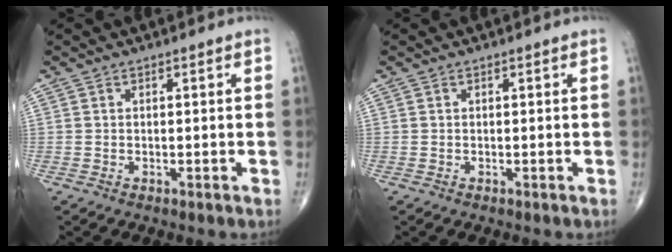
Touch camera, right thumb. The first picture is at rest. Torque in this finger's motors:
{"motor_torque": [0.00, 0.00, -0.02, 0.02, 0.02]}